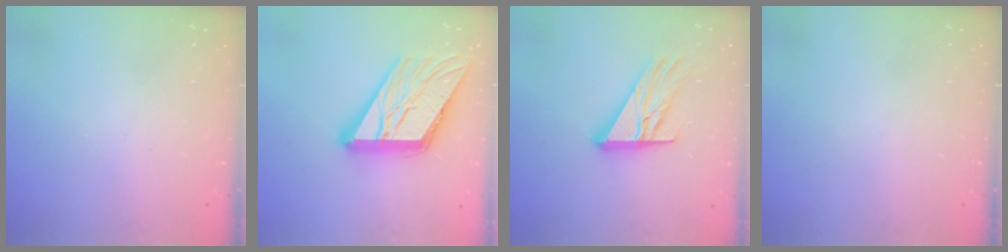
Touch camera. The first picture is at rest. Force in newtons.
{"total": 21.6, "press": 21.4, "slide": 2.5}
{"total": 14.6, "press": 14.5, "slide": 1.4}
{"total": 0.0}